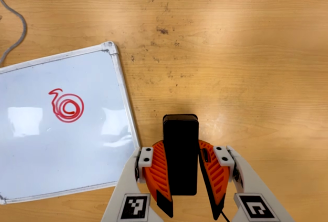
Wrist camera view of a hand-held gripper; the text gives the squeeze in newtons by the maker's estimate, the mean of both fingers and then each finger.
{"total": 8.7, "left": 7.5, "right": 9.8}